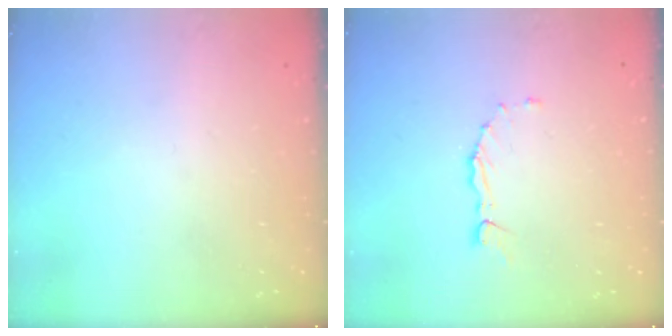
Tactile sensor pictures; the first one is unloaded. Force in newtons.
{"total": 2.2, "press": 2.2, "slide": 0.3}